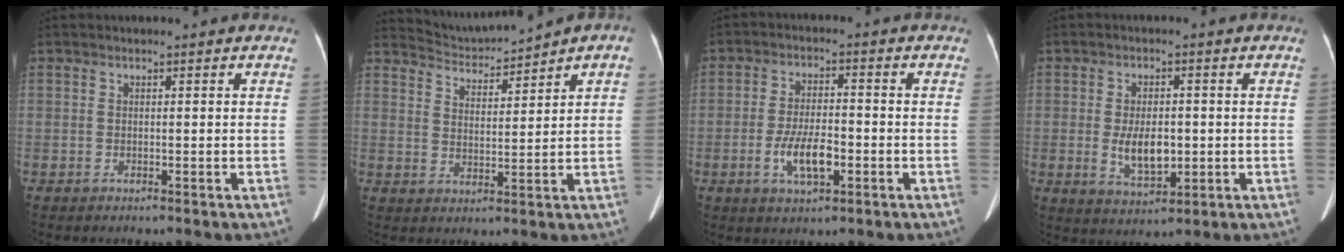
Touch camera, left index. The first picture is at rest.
{"total": 5.0, "force": [5.0, -0.3, 0.4], "torque": [-0.011, 0.010, 0.102]}
{"total": 6.6, "force": [-2.3, 2.3, 5.8], "torque": [-0.116, -0.002, -0.039]}
{"total": 6.1, "force": [-1.1, 2.7, 5.3], "torque": [-0.105, -0.005, -0.012]}